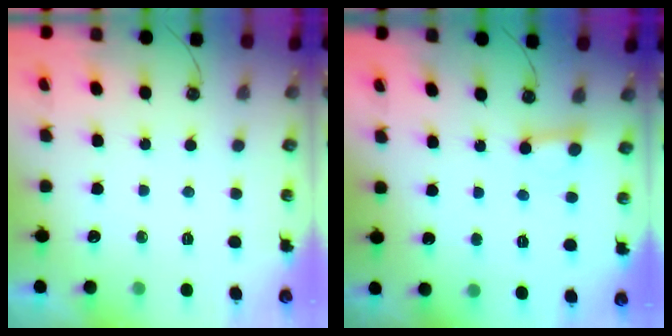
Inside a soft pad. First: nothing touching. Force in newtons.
{"total": 2.6, "press": 2.5, "slide": 0.3}